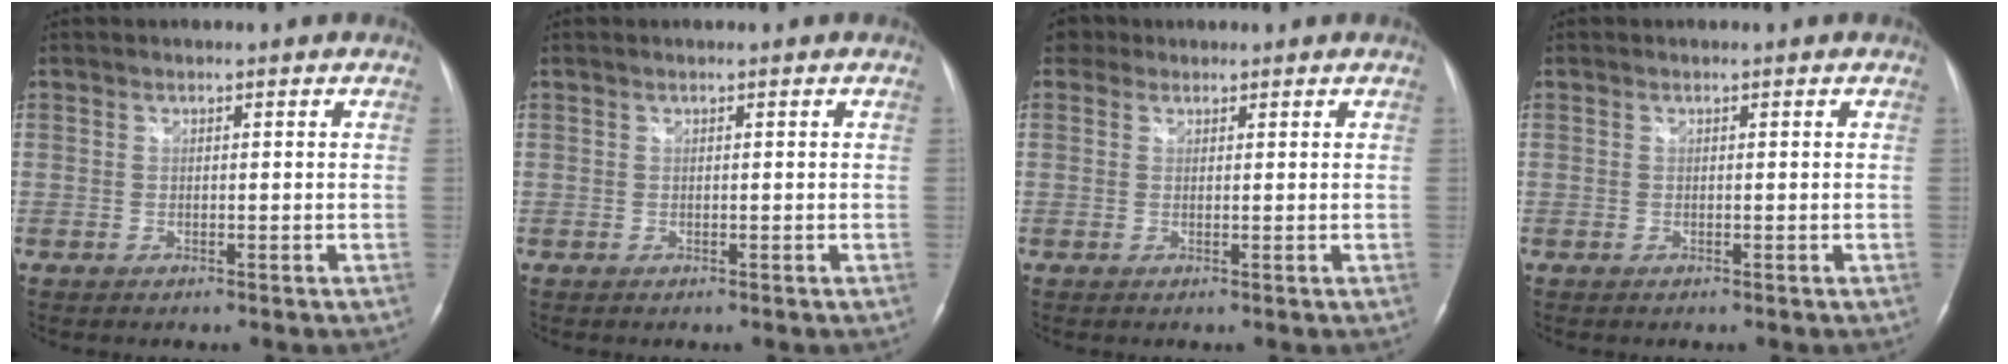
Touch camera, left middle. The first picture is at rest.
{"total": 0.0}
{"total": 2.3, "force": [1.5, 1.8, 0.2], "torque": [-0.002, 0.016, 0.022]}
{"total": 0.0}